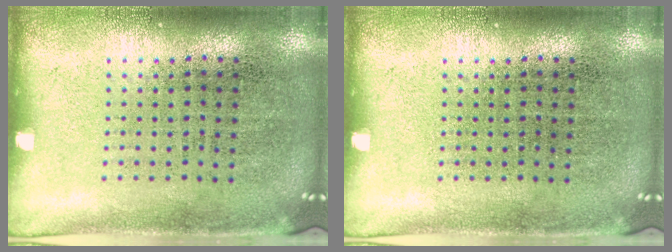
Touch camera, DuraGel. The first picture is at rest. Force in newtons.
{"total": 0.0}